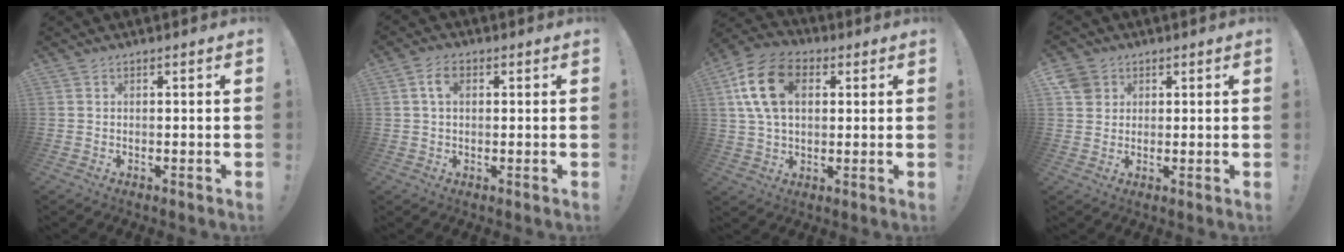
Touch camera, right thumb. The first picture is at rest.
{"total": 4.7, "force": [1.4, 2.8, 3.5], "torque": [-0.062, 0.006, 0.023]}
{"total": 16.1, "force": [4.7, 10.6, 11.1], "torque": [-0.222, 0.004, 0.089]}
{"total": 5.2, "force": [2.0, 4.6, 1.3], "torque": [-0.022, -0.001, 0.042]}